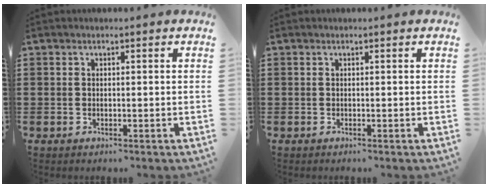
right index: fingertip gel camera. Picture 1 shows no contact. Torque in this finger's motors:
{"motor_torque": [0.08, 0.07, -0.01, 0.00]}